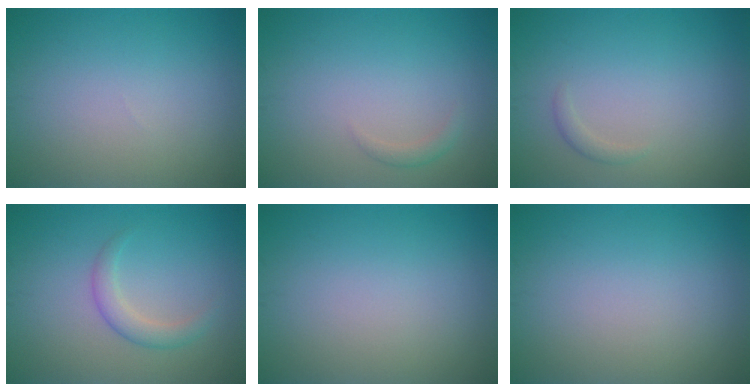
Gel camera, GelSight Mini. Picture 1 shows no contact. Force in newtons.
{"total": 0.9, "press": 0.9, "slide": 0.1}
{"total": 0.8, "press": 0.8, "slide": 0.1}
{"total": 2.0, "press": 2.0, "slide": 0.1}
{"total": 0.0}
{"total": 0.0}